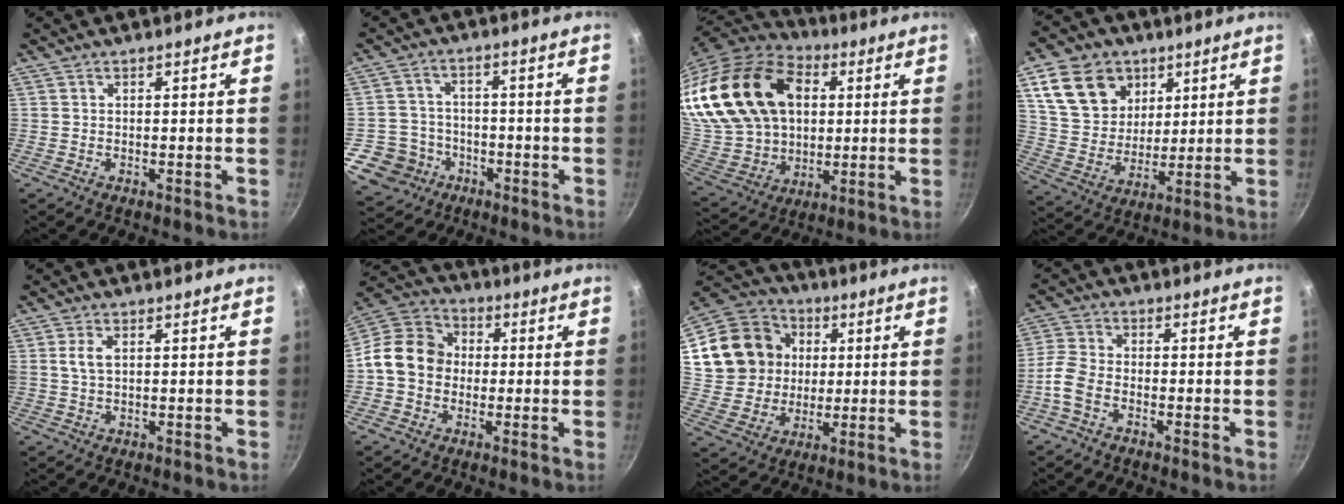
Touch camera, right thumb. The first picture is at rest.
{"total": 9.0, "force": [-4.0, 7.8, 1.9], "torque": [-0.009, 0.039, -0.065]}
{"total": 32.1, "force": [9.5, 22.2, 21.2], "torque": [-0.434, 0.014, 0.183]}
{"total": 16.4, "force": [7.2, 12.5, 7.8], "torque": [-0.115, -0.023, 0.139]}
{"total": 3.7, "force": [1.0, 1.9, 3.0], "torque": [-0.057, 0.002, 0.020]}
{"total": 12.7, "force": [-0.6, 10.7, 6.8], "torque": [-0.088, 0.031, -0.033]}
{"total": 18.3, "force": [3.9, 16.4, 7.4], "torque": [-0.127, 0.019, 0.074]}
{"total": 5.1, "force": [-2.7, 2.8, 3.3], "torque": [-0.079, 0.023, -0.069]}